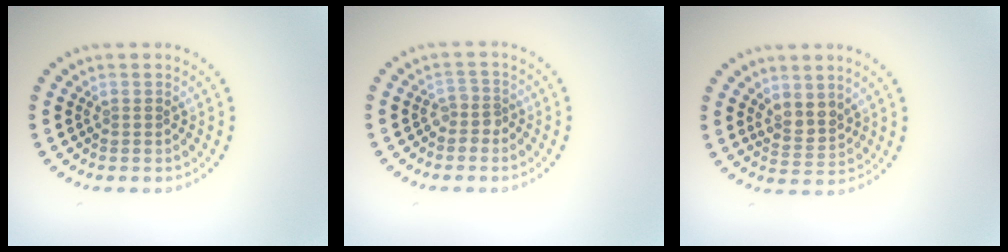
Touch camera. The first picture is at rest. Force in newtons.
{"total": 1.5, "press": 1.1, "slide": 0.9}
{"total": 2.2, "press": 1.8, "slide": 1.4}